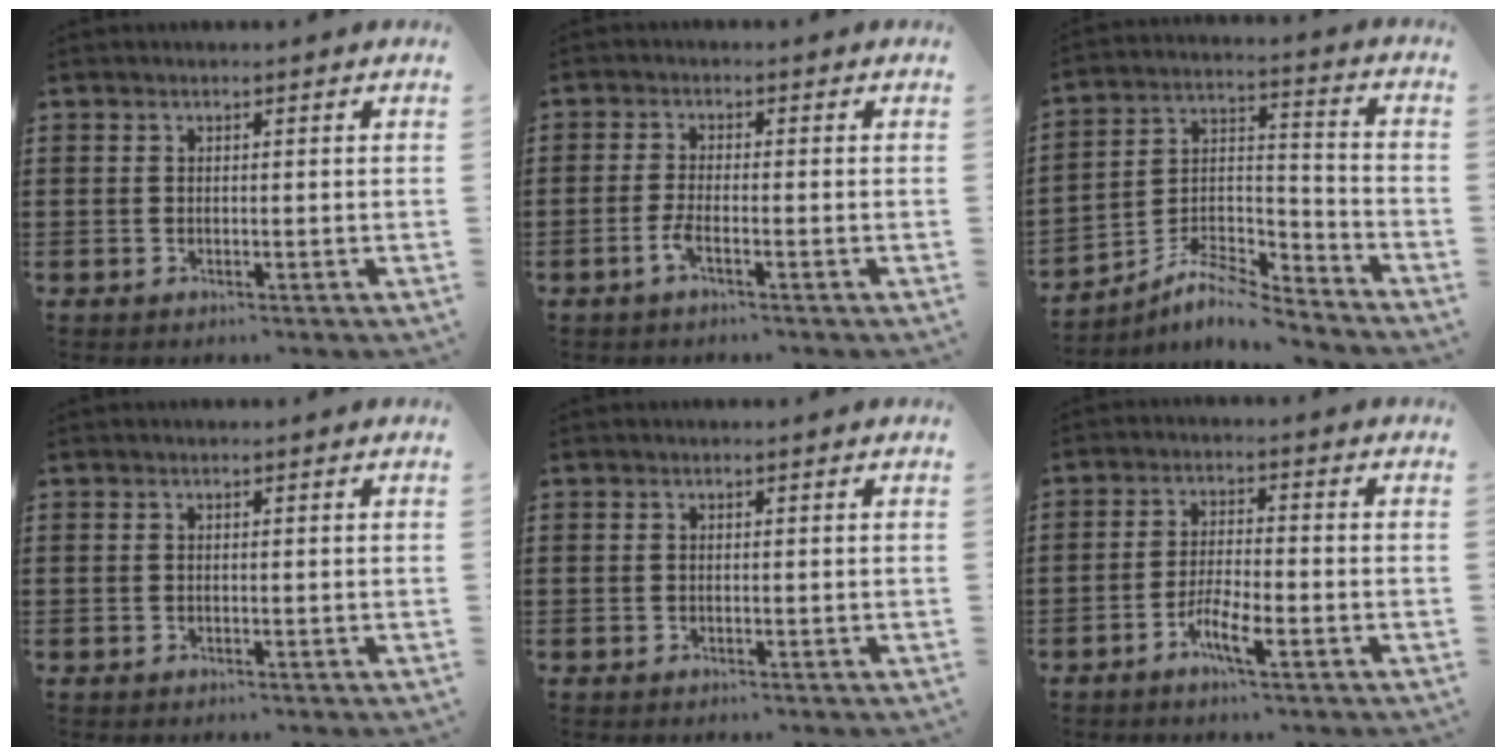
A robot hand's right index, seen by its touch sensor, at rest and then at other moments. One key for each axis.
{"total": 2.7, "fx": -1.4, "fy": 0.3, "fz": 2.3, "tx": -0.061, "ty": -0.009, "tz": -0.032}
{"total": 7.4, "fx": -6.9, "fy": 1.3, "fz": 2.5, "tx": -0.057, "ty": 0.002, "tz": -0.136}
{"total": 0.0}
{"total": 0.0}
{"total": 4.9, "fx": -2.7, "fy": 1.0, "fz": 4.0, "tx": -0.079, "ty": 0.000, "tz": -0.051}